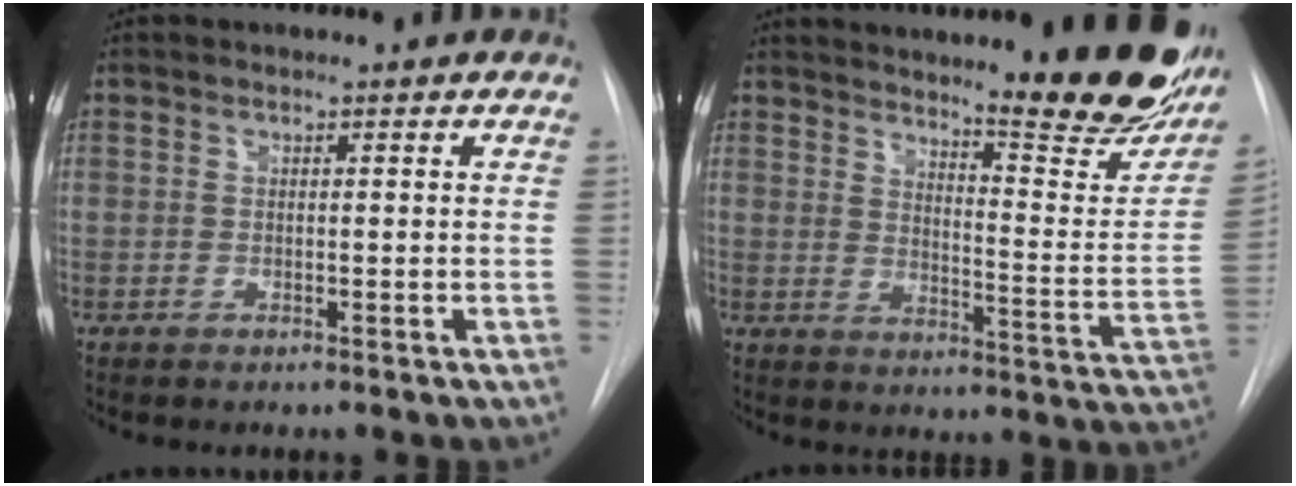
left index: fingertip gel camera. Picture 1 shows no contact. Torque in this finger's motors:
{"motor_torque": [1.05, -1.09, 0.67, 0.12]}